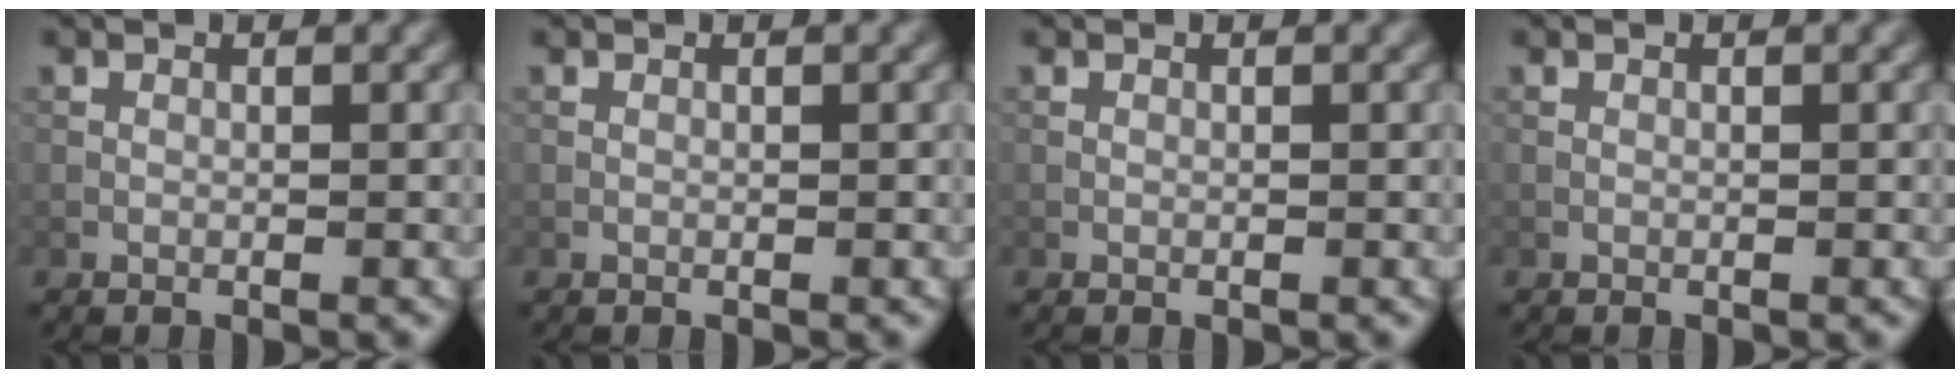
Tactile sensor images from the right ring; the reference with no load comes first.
{"total": 0.0}
{"total": 0.0}
{"total": 0.0}